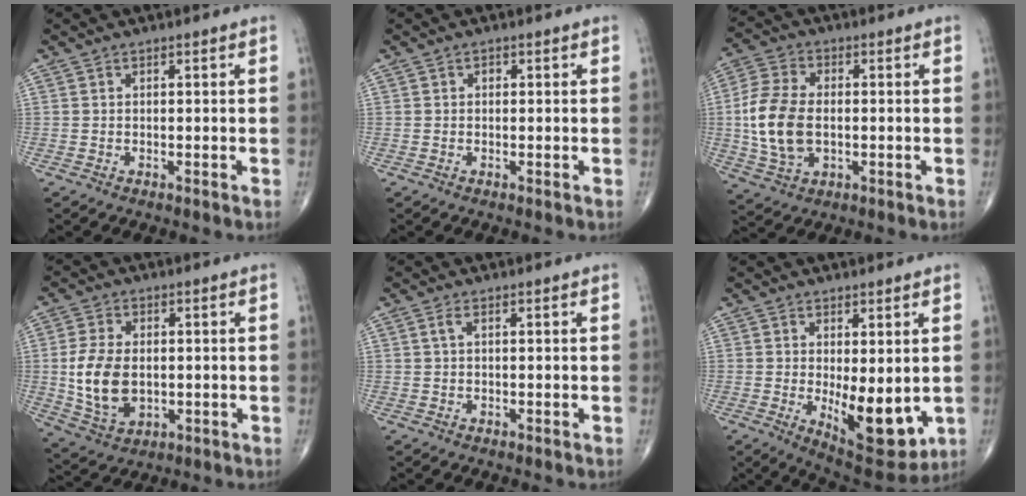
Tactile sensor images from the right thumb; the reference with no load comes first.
{"total": 0.6, "force": [0.1, 0.5, 0.3], "torque": [-0.001, 0.002, -0.001]}
{"total": 12.6, "force": [-0.7, 7.8, 9.9], "torque": [-0.204, 0.006, -0.012]}
{"total": 10.9, "force": [-0.4, 6.9, 8.4], "torque": [-0.161, -0.006, 0.002]}
{"total": 1.0, "force": [0.3, 0.3, 0.9], "torque": [-0.029, 0.007, 0.005]}
{"total": 11.9, "force": [-1.5, 5.1, 10.7], "torque": [-0.131, -0.029, -0.005]}